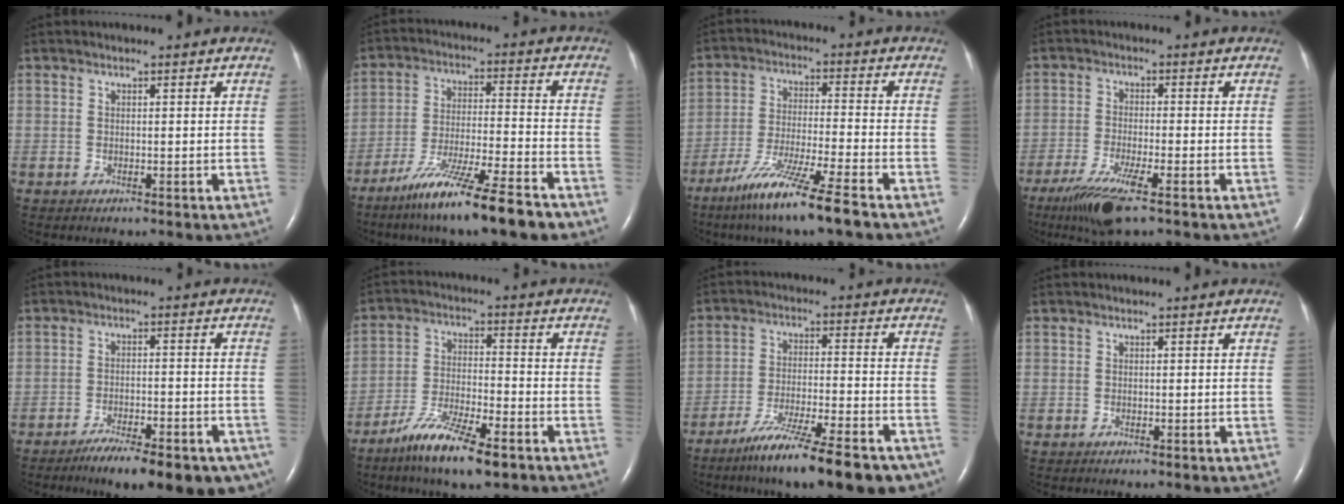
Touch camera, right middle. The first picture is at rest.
{"total": 14.1, "force": [-10.3, 0.2, 9.6], "torque": [-0.178, -0.038, -0.178]}
{"total": 11.7, "force": [-8.2, -1.0, 8.3], "torque": [-0.161, -0.042, -0.149]}
{"total": 8.7, "force": [-5.6, 0.9, 6.5], "torque": [-0.126, -0.025, -0.098]}
{"total": 13.6, "force": [-9.7, 3.8, 8.7], "torque": [-0.080, 0.005, -0.136]}
{"total": 10.8, "force": [-7.2, 1.8, 7.9], "torque": [-0.155, -0.023, -0.129]}
{"total": 16.9, "force": [-12.7, 2.0, 11.0], "torque": [-0.145, -0.025, -0.200]}
{"total": 0.0}